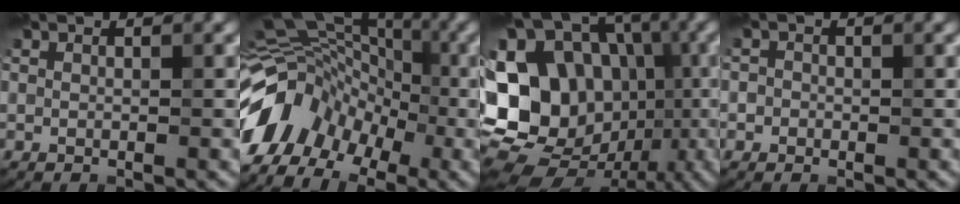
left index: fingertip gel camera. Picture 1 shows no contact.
{"total": 9.7, "force": [-5.0, 7.1, 4.4], "torque": [-0.081, 0.018, -0.107]}
{"total": 22.1, "force": [-3.0, 18.9, 11.1], "torque": [-0.211, 0.017, -0.074]}
{"total": 1.2, "force": [-0.3, 1.1, 0.2], "torque": [0.009, 0.002, -0.011]}